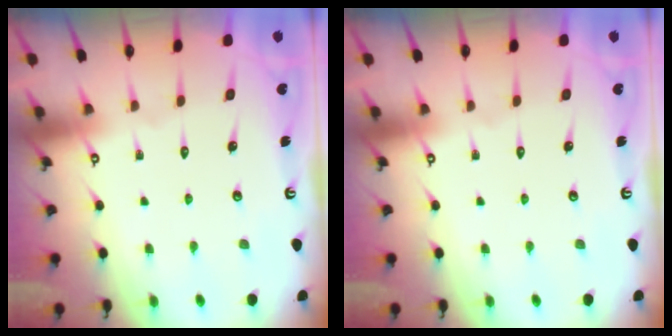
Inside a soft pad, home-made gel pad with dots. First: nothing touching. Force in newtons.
{"total": 0.0}